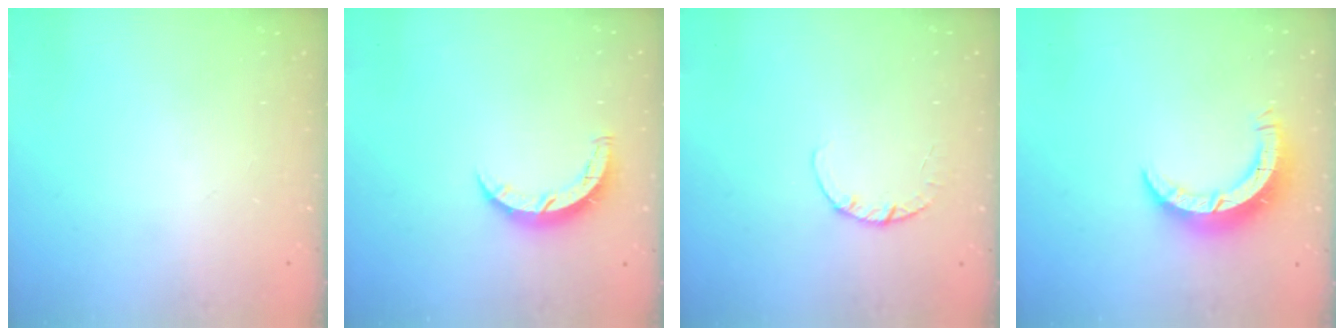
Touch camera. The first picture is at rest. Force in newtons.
{"total": 5.5, "press": 5.5, "slide": 0.5}
{"total": 2.7, "press": 2.7, "slide": 0.4}
{"total": 7.7, "press": 7.7, "slide": 0.4}